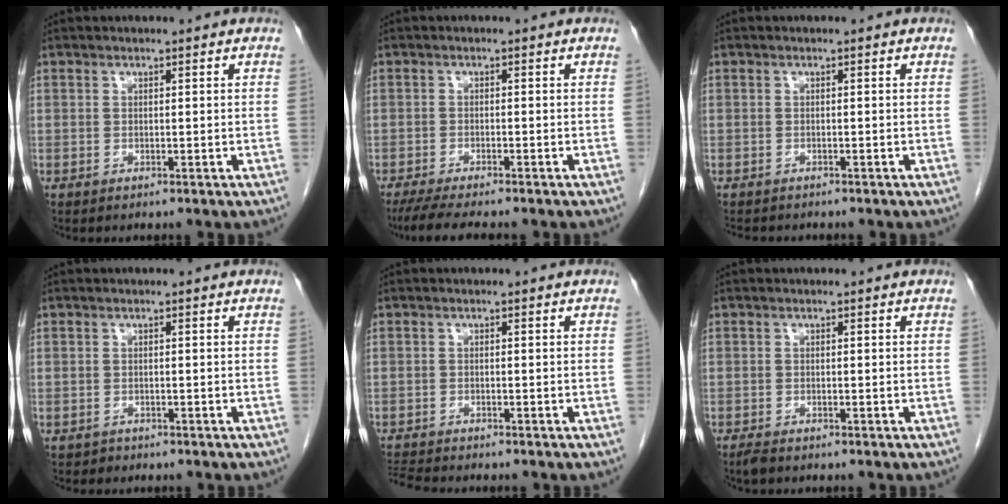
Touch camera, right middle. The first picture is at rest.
{"total": 6.9, "force": [-5.7, 0.6, 3.8], "torque": [-0.057, -0.017, -0.090]}
{"total": 3.9, "force": [-3.4, 1.3, 1.4], "torque": [-0.026, -0.008, -0.044]}
{"total": 0.8, "force": [-0.6, 0.5, -0.2], "torque": [-0.007, 0.002, -0.009]}
{"total": 3.4, "force": [-3.4, -0.3, 0.6], "torque": [-0.016, -0.018, -0.060]}
{"total": 1.2, "force": [-1.1, 0.3, 0.5], "torque": [-0.019, -0.004, -0.019]}